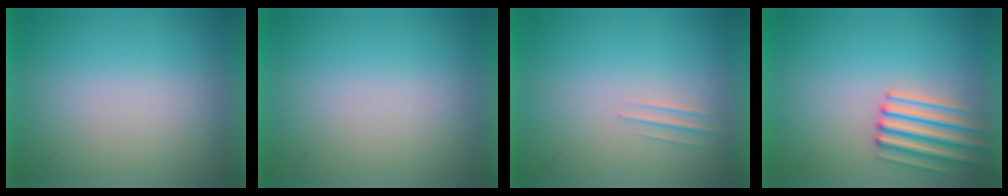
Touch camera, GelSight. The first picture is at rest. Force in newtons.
{"total": 0.0}
{"total": 1.1}
{"total": 3.1}